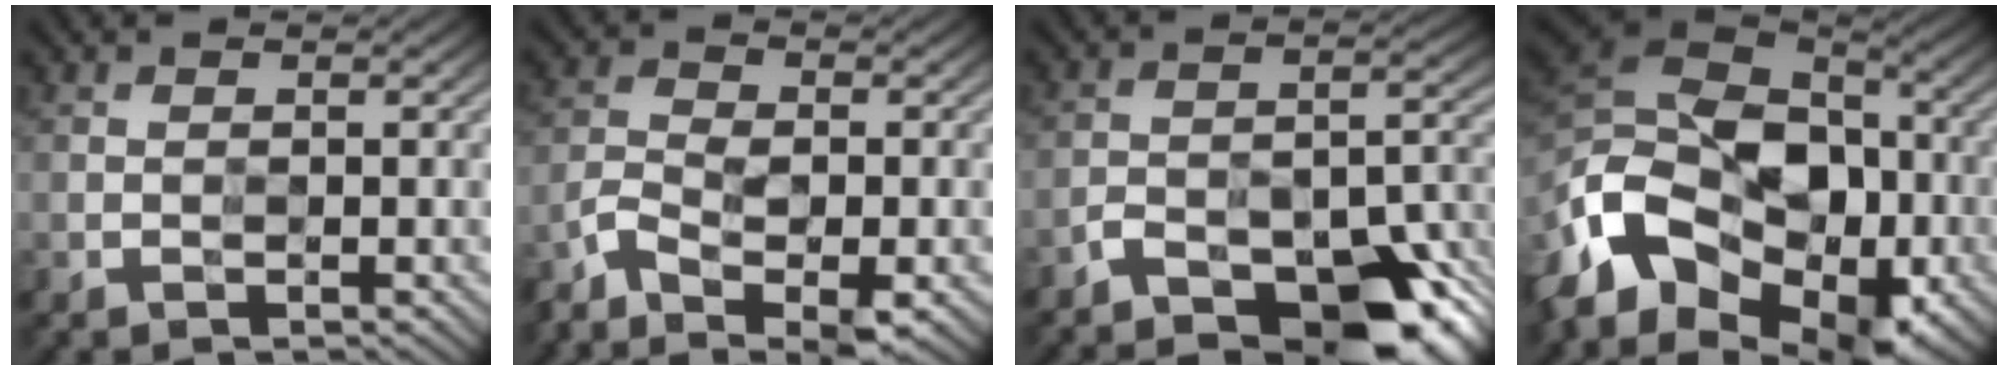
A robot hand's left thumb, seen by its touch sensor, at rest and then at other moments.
{"total": 6.2, "force": [-4.2, 2.1, 4.0], "torque": [-0.082, -0.014, -0.087]}
{"total": 13.3, "force": [-10.0, 5.3, 6.9], "torque": [-0.109, -0.002, -0.154]}
{"total": 17.8, "force": [-7.4, 12.6, 10.2], "torque": [-0.261, -0.010, -0.130]}